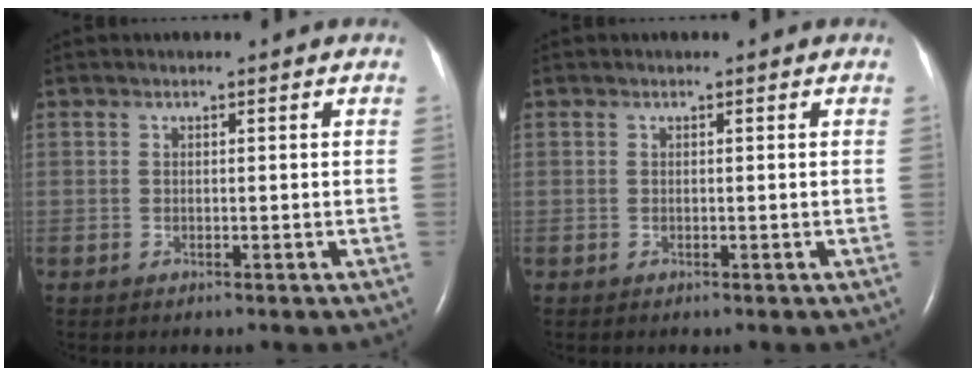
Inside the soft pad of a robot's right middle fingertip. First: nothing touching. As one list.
[{"total": 0.0}]